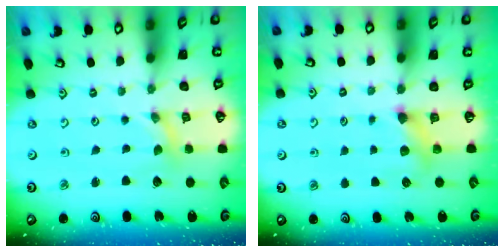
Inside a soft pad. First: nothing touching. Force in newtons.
{"total": 5.6, "press": 5.6, "slide": 0.4}